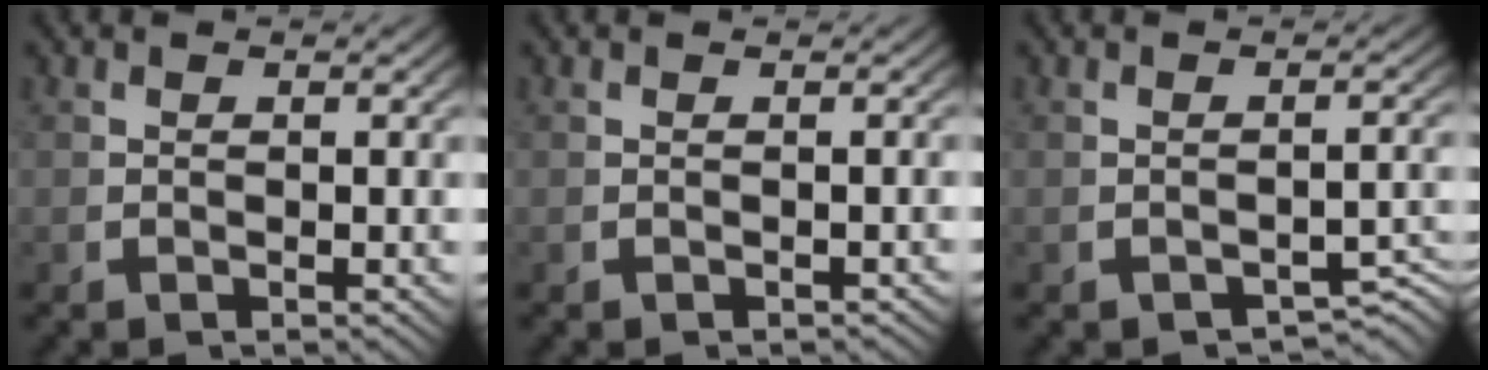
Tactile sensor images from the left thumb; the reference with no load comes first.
{"total": 0.7, "force": [-0.7, 0.1, 0.1], "torque": [-0.003, -0.001, -0.009]}
{"total": 2.5, "force": [-2.0, 0.8, 1.3], "torque": [-0.011, -0.003, -0.029]}